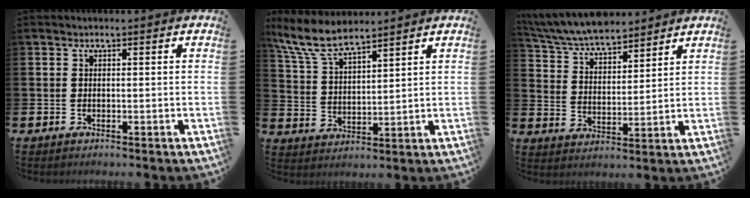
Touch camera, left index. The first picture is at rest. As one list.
[{"total": 7.5, "force": [6.7, 1.4, 3.0], "torque": [-0.084, -0.025, 0.123]}, {"total": 6.7, "force": [6.5, 1.2, 1.5], "torque": [-0.057, -0.037, 0.116]}]